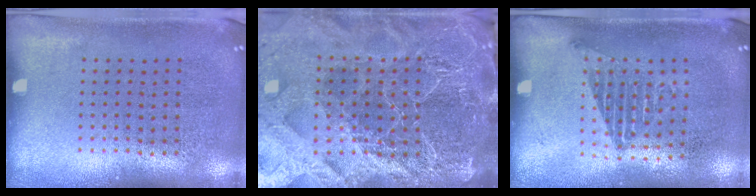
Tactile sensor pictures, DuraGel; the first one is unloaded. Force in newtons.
{"total": 6.4, "press": 5.5, "slide": 3.3}
{"total": 1.1, "press": 1.0, "slide": 0.5}